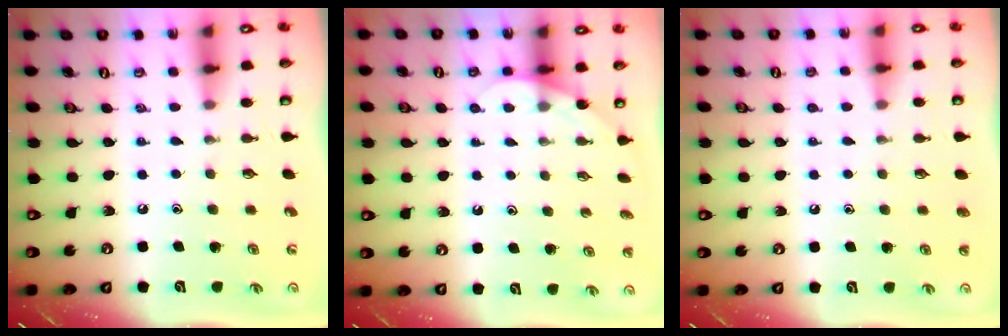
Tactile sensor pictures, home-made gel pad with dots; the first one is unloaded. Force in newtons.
{"total": 3.3, "press": 3.3, "slide": 0.2}
{"total": 1.1, "press": 1.1, "slide": 0.3}